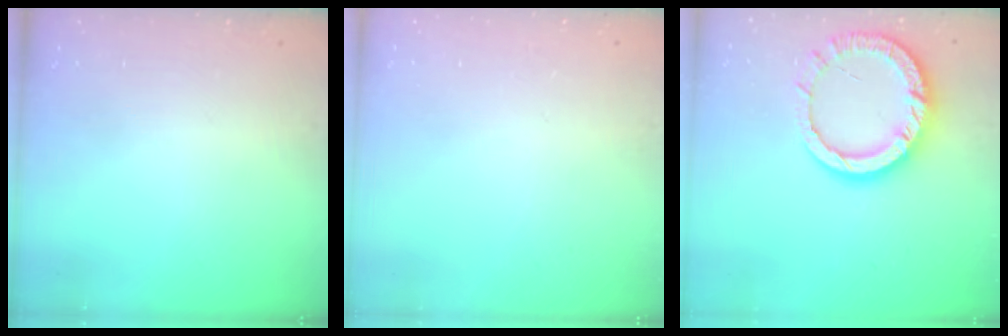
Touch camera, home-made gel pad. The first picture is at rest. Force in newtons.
{"total": 2.6, "press": 2.6, "slide": 0.2}
{"total": 13.0, "press": 12.9, "slide": 1.3}